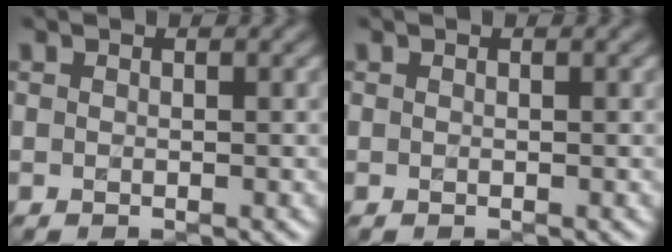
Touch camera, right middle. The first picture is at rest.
{"total": 0.0}